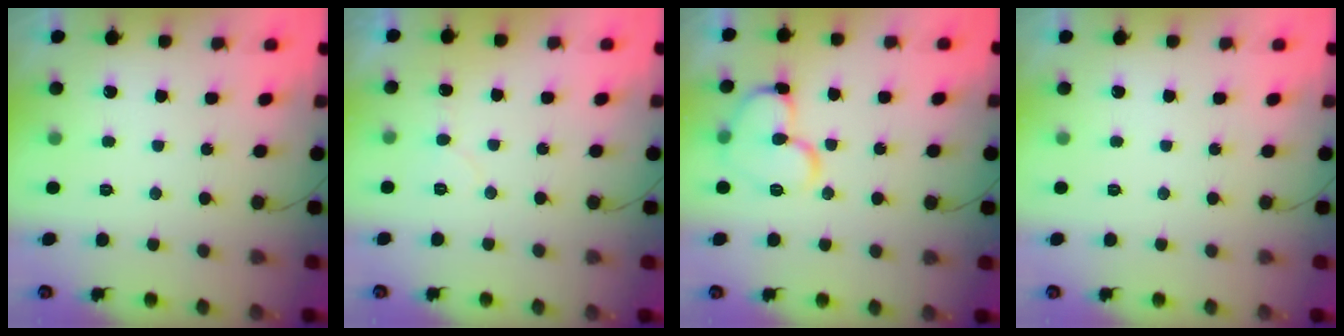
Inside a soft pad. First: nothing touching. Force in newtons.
{"total": 5.3, "press": 5.3, "slide": 0.5}
{"total": 12.5, "press": 12.4, "slide": 1.6}
{"total": 0.0}